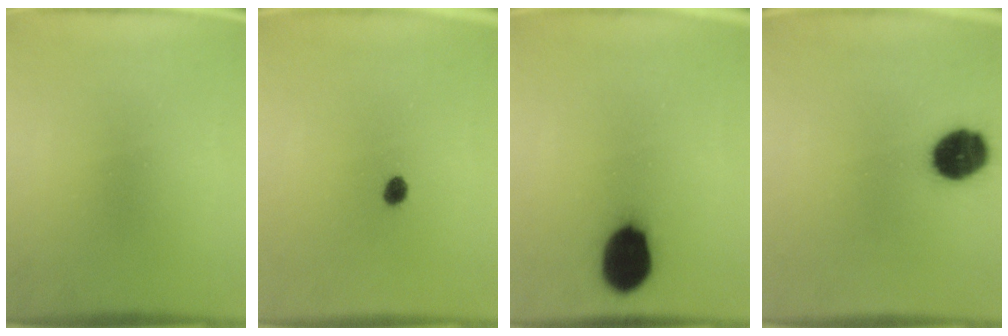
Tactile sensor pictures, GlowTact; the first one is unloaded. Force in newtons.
{"total": 2.1}
{"total": 13.6}
{"total": 11.4}